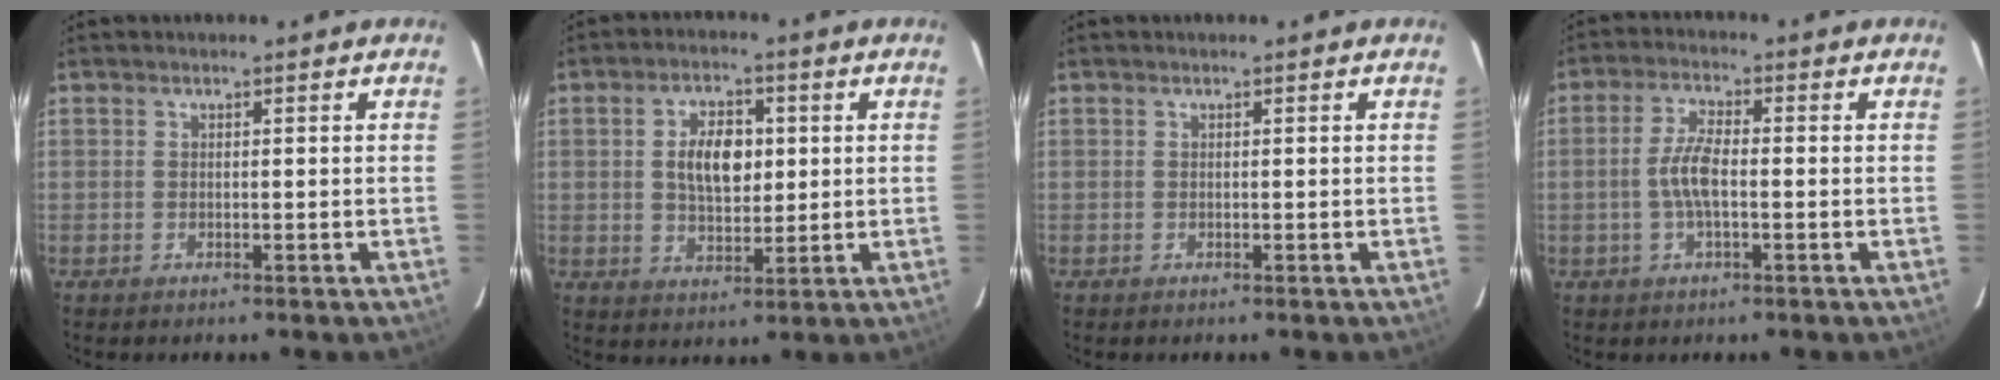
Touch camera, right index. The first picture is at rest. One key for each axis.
{"total": 8.2, "fx": 1.2, "fy": 4.7, "fz": 6.6, "tx": -0.116, "ty": 0.012, "tz": 0.026}
{"total": 0.0}
{"total": 5.8, "fx": -0.9, "fy": 1.9, "fz": 5.4, "tx": -0.112, "ty": 0.006, "tz": -0.018}